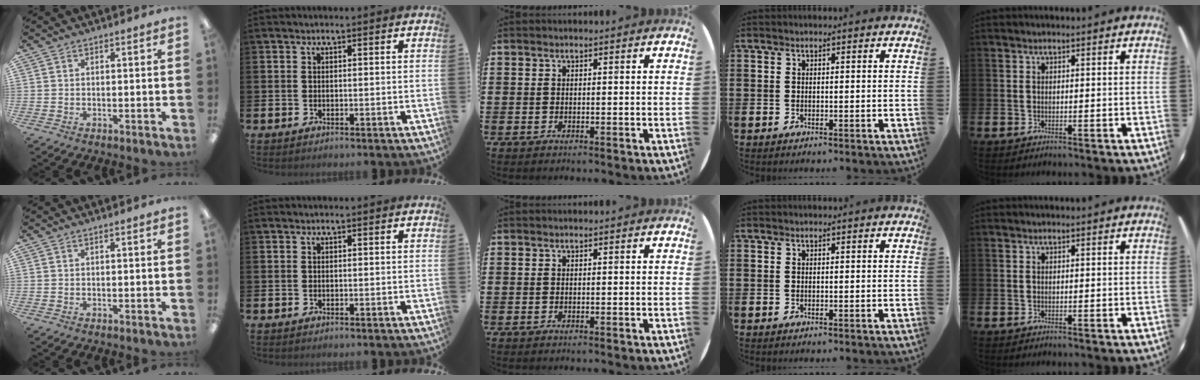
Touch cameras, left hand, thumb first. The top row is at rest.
{}